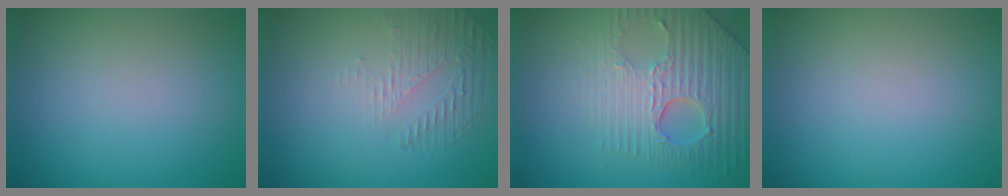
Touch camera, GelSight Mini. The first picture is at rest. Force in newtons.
{"total": 1.7, "press": 0.8, "slide": 1.5}
{"total": 5.0, "press": 4.7, "slide": 1.8}
{"total": 0.0}